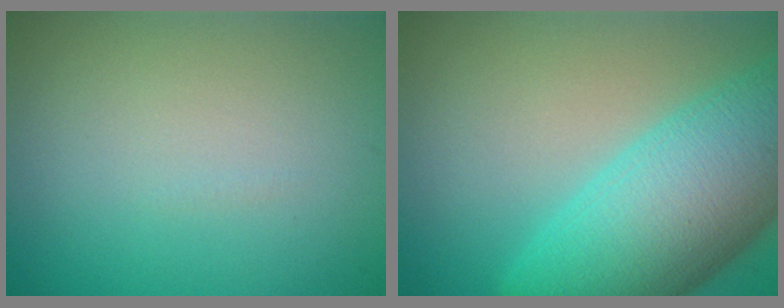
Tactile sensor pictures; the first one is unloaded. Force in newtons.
{"total": 11.8, "press": 11.8, "slide": 0.3}